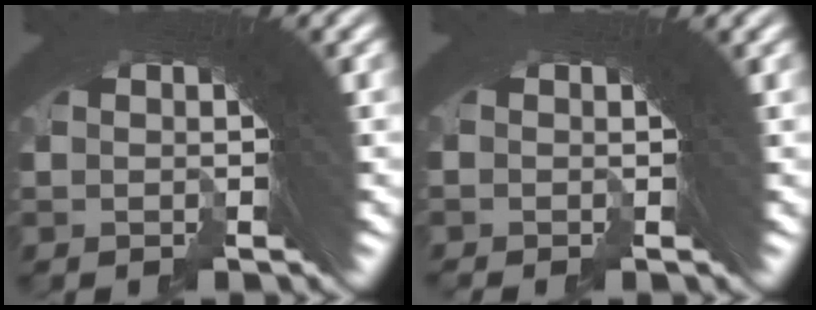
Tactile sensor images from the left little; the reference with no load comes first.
{"total": 0.8, "force": [-0.4, -0.5, 0.5], "torque": [-0.004, -0.002, -0.006]}